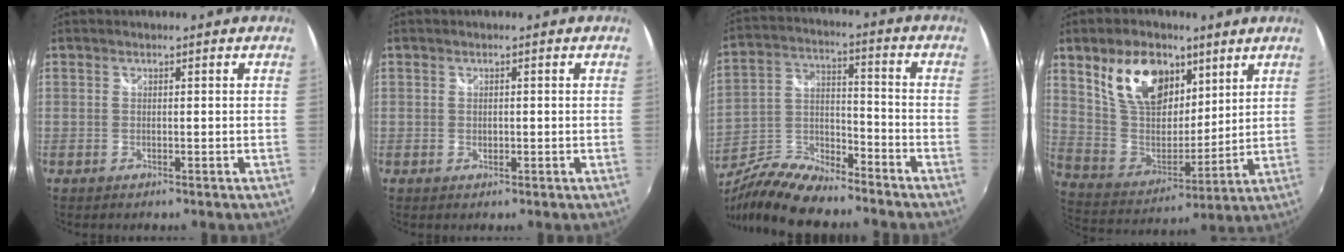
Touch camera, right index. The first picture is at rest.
{"total": 1.0, "force": [0.0, 0.7, 0.7], "torque": [-0.013, 0.000, 0.000]}
{"total": 14.8, "force": [-11.8, 4.4, 7.8], "torque": [-0.175, -0.010, -0.221]}
{"total": 17.4, "force": [9.2, 10.2, 10.8], "torque": [-0.212, 0.015, 0.180]}